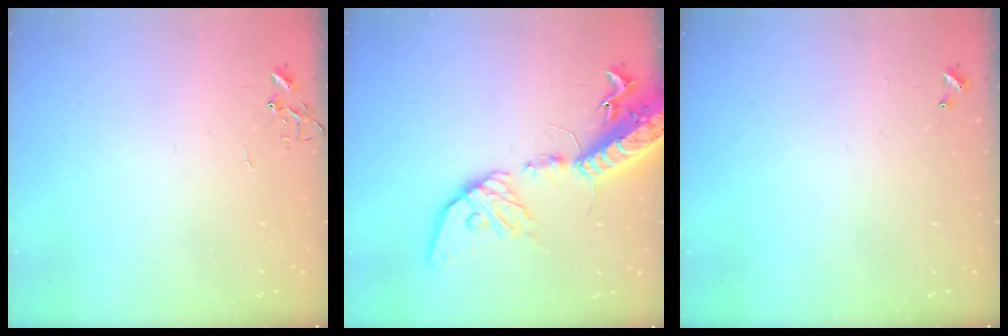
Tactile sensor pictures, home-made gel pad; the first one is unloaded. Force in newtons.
{"total": 20.9, "press": 20.4, "slide": 4.4}
{"total": 0.0}